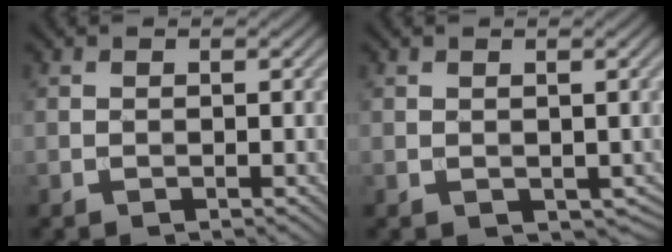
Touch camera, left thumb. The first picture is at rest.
{"total": 1.6, "force": [0.3, 1.2, 0.9], "torque": [-0.024, -0.007, 0.009]}